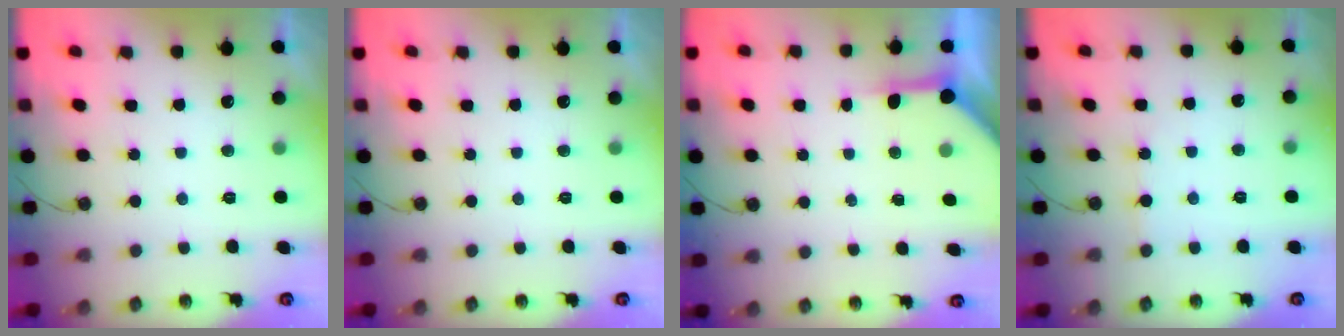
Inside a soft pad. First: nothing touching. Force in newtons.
{"total": 0.0}
{"total": 6.5, "press": 6.5, "slide": 0.4}
{"total": 2.4, "press": 2.4, "slide": 0.3}